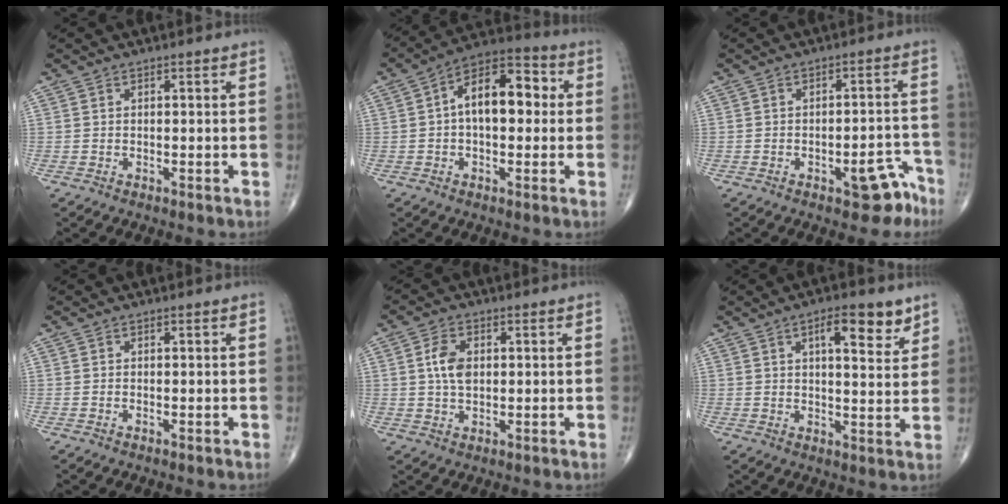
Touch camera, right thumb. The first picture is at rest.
{"total": 13.3, "force": [1.3, 7.3, 11.0], "torque": [-0.153, 0.036, 0.008]}
{"total": 7.0, "force": [-4.3, 3.0, 4.6], "torque": [-0.027, 0.041, -0.049]}
{"total": 0.0}
{"total": 5.4, "force": [0.9, 3.3, 4.2], "torque": [-0.079, -0.001, 0.015]}
{"total": 8.5, "force": [4.6, 2.7, 6.6], "torque": [-0.080, -0.024, 0.065]}